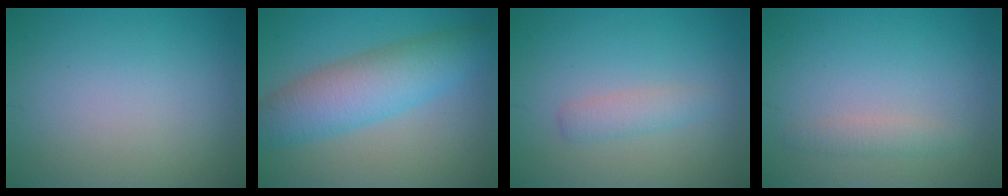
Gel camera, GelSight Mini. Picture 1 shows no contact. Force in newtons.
{"total": 6.7, "press": 6.7, "slide": 0.1}
{"total": 1.7, "press": 1.7, "slide": 0.1}
{"total": 1.4, "press": 1.4, "slide": 0.0}